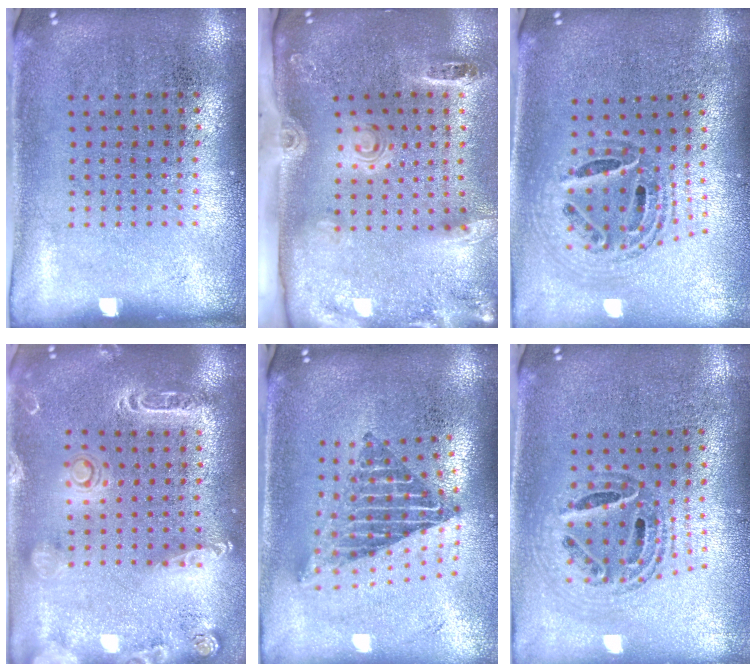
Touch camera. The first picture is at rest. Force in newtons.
{"total": 2.9, "press": 1.9, "slide": 2.1}
{"total": 1.2, "press": 1.1, "slide": 0.4}
{"total": 2.0, "press": 1.9, "slide": 0.7}
{"total": 2.3, "press": 1.6, "slide": 1.6}
{"total": 0.9, "press": 0.9, "slide": 0.2}